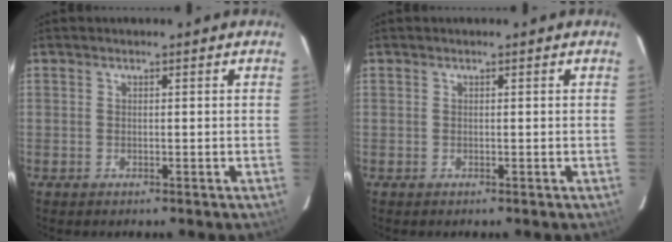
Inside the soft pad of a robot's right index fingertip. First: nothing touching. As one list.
[{"total": 0.0}]